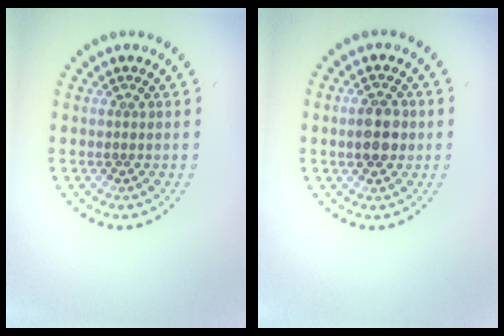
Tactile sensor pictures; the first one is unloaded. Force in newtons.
{"total": 3.3, "press": 3.3, "slide": 0.3}